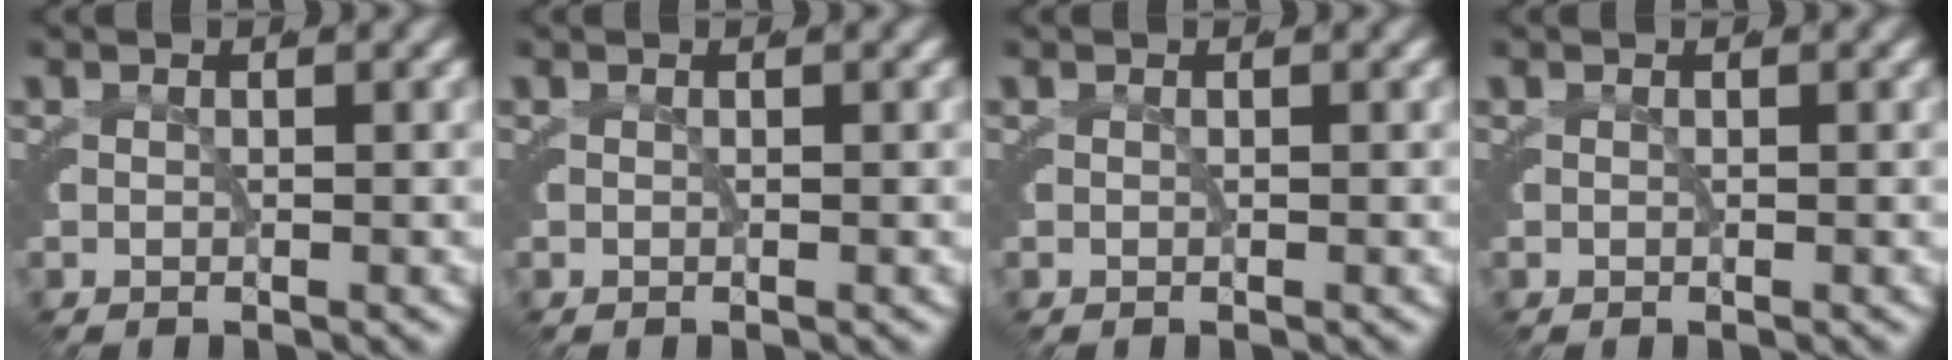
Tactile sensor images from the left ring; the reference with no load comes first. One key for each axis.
{"total": 0.0}
{"total": 0.0}
{"total": 0.0}